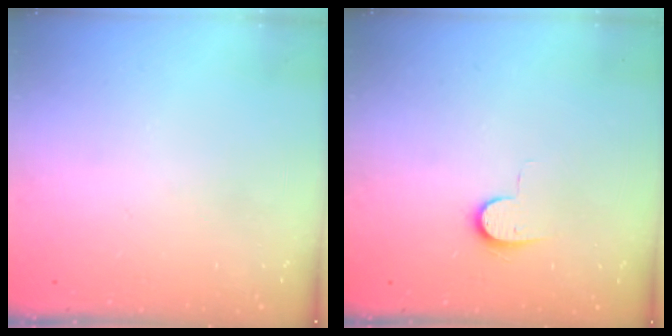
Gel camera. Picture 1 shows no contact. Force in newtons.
{"total": 7.5, "press": 7.4, "slide": 0.8}